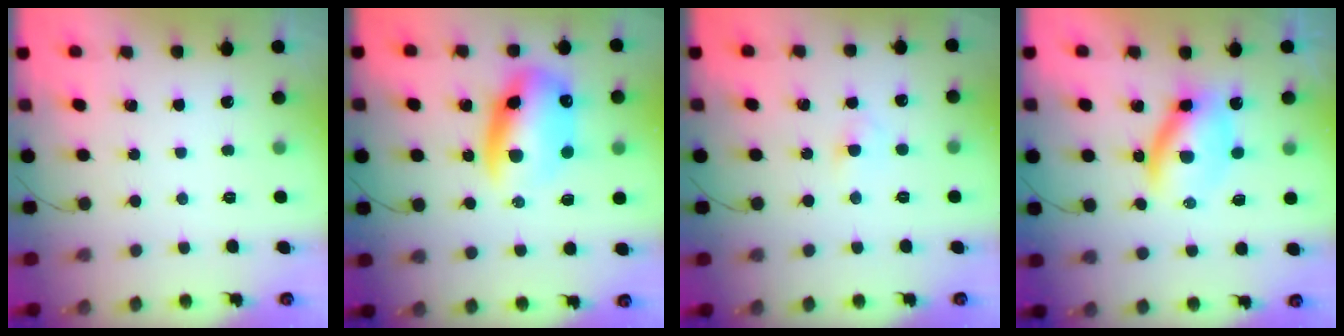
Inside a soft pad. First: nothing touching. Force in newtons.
{"total": 14.0, "press": 13.6, "slide": 3.4}
{"total": 2.9, "press": 2.6, "slide": 1.2}
{"total": 6.8, "press": 6.7, "slide": 1.1}